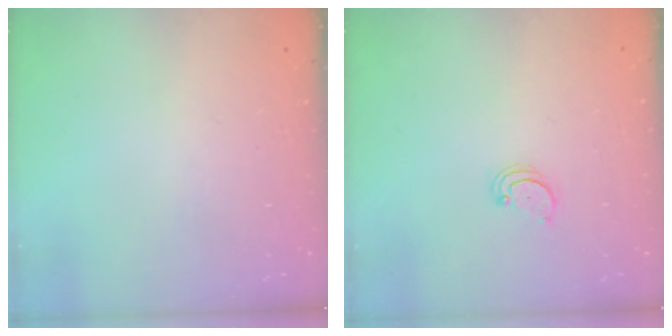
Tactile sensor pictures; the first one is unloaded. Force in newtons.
{"total": 2.2, "press": 2.2, "slide": 0.2}